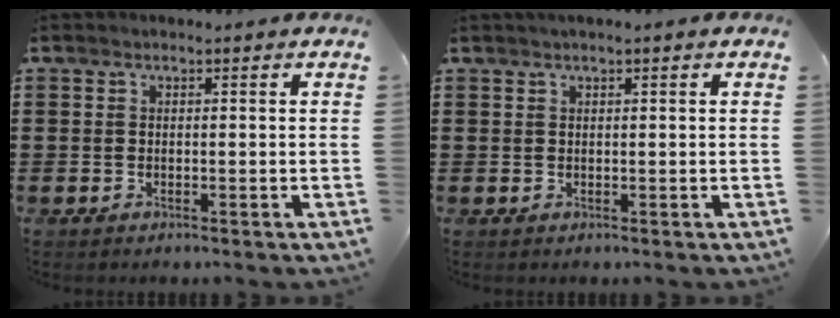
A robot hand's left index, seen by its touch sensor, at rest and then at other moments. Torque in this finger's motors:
{"motor_torque": [1.09, -1.05, 0.49, 0.07]}